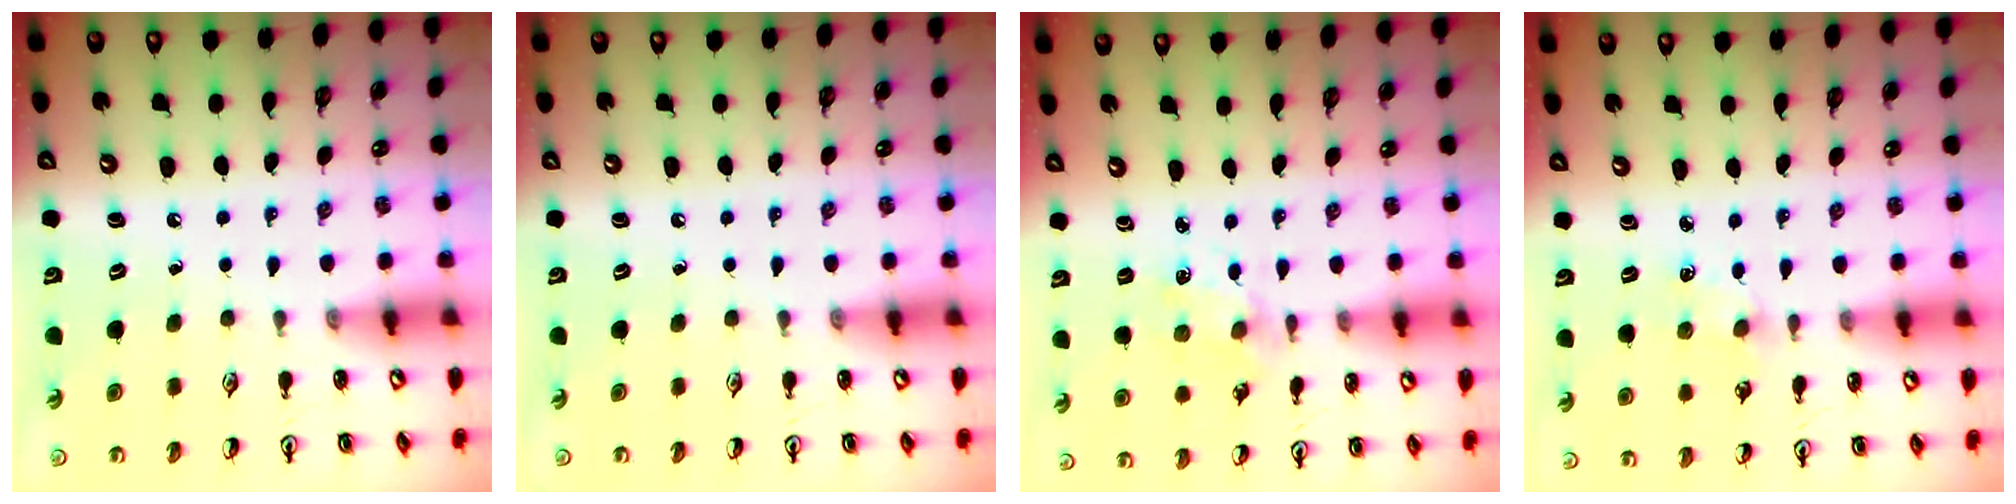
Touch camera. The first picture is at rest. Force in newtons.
{"total": 0.0}
{"total": 1.7, "press": 1.7, "slide": 0.3}
{"total": 3.3, "press": 3.3, "slide": 0.5}